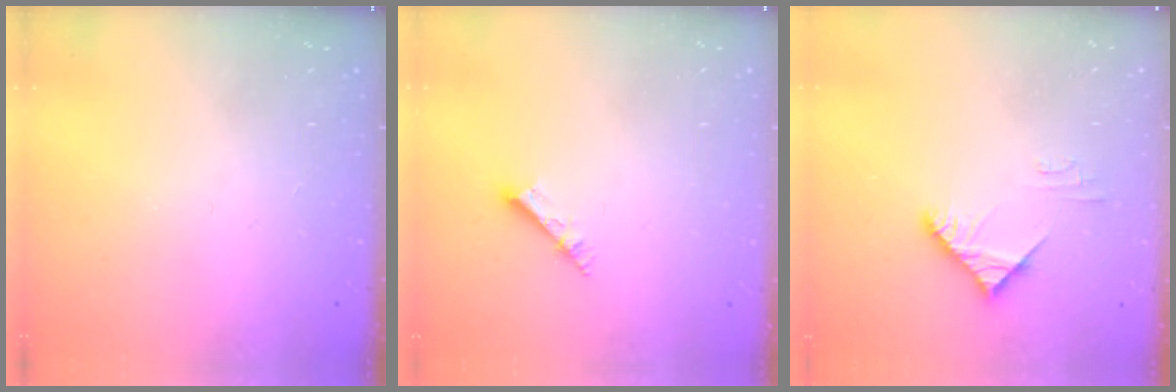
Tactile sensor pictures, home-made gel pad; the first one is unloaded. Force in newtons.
{"total": 3.6, "press": 3.5, "slide": 0.3}
{"total": 5.6, "press": 5.6, "slide": 0.6}